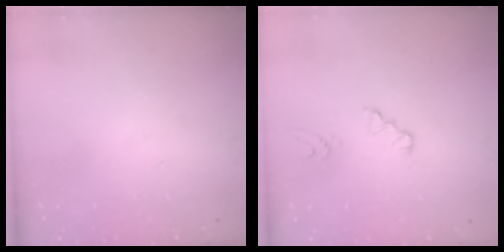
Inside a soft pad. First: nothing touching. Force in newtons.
{"total": 1.1, "press": 1.1, "slide": 0.2}